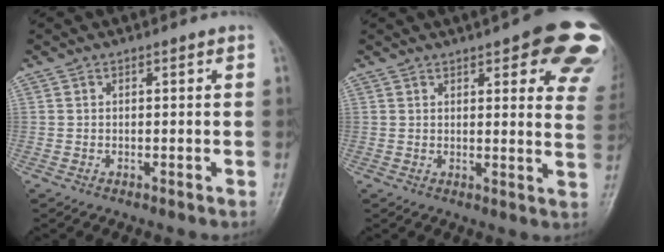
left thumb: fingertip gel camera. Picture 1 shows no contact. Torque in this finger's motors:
{"motor_torque": [0.54, 0.36, 1.84, -0.92, 0.19]}